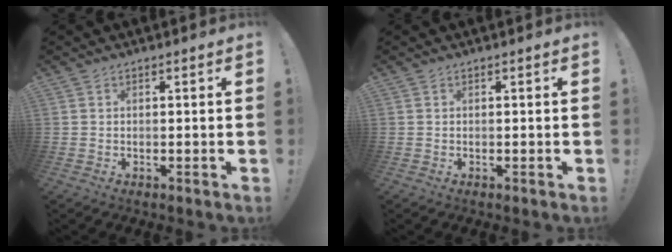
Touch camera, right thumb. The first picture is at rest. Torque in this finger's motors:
{"motor_torque": [0.00, 0.00, 0.00, 0.00, 0.00]}